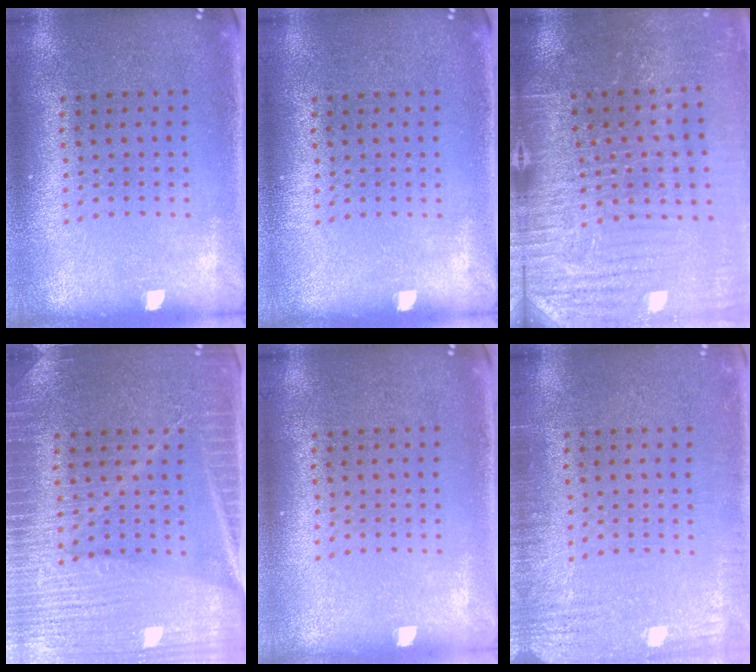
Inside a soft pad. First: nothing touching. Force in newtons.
{"total": 0.0}
{"total": 3.9, "press": 3.9, "slide": 0.6}
{"total": 4.0, "press": 3.7, "slide": 1.4}
{"total": 0.0}
{"total": 2.5, "press": 2.5, "slide": 0.4}